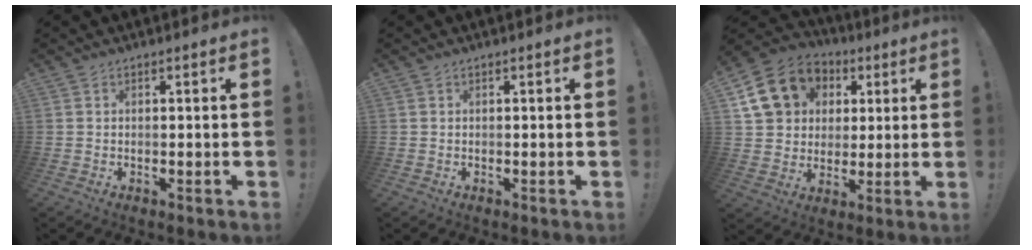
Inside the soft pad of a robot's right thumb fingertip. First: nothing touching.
{"total": 0.0}
{"total": 16.1, "force": [5.9, 13.3, 7.0], "torque": [-0.107, -0.010, 0.130]}